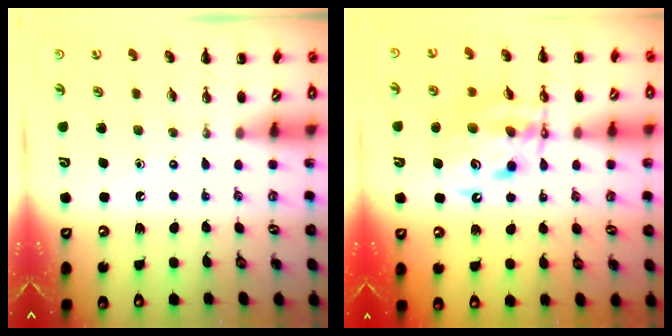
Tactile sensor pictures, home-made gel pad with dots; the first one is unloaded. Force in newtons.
{"total": 10.5, "press": 10.0, "slide": 3.0}